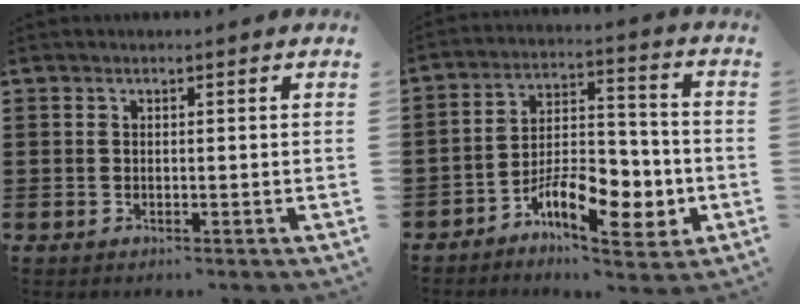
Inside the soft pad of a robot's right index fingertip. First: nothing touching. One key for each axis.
{"total": 11.0, "fx": -5.0, "fy": 5.4, "fz": 8.2, "tx": -0.142, "ty": 0.021, "tz": -0.082}